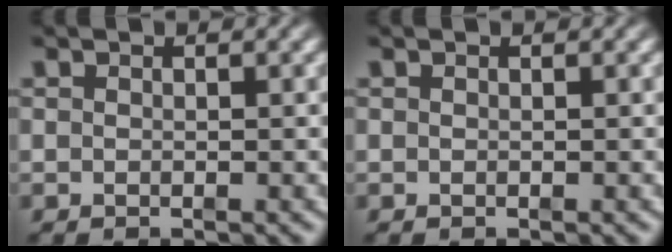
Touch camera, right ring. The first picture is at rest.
{"total": 0.0}